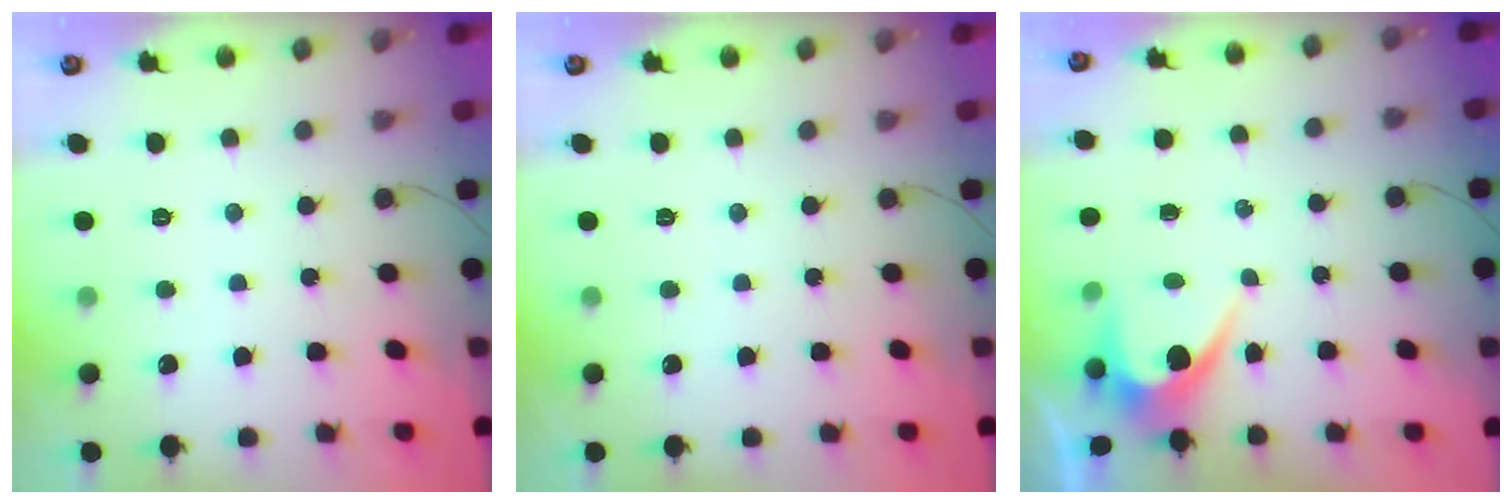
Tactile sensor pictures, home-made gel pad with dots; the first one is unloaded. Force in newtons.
{"total": 0.0}
{"total": 4.3, "press": 4.3, "slide": 0.2}